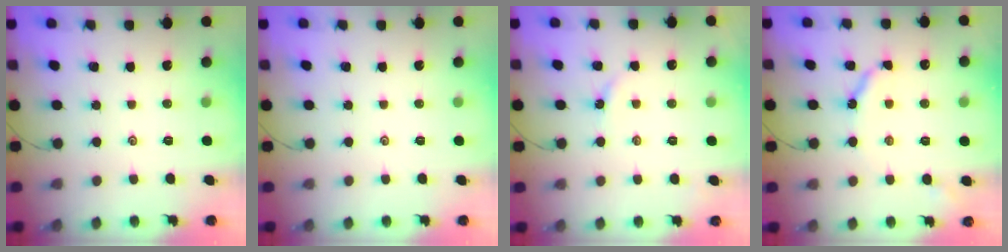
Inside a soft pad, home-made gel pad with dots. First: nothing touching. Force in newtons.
{"total": 0.0}
{"total": 1.9, "press": 1.9, "slide": 0.3}
{"total": 6.2, "press": 6.2, "slide": 0.7}